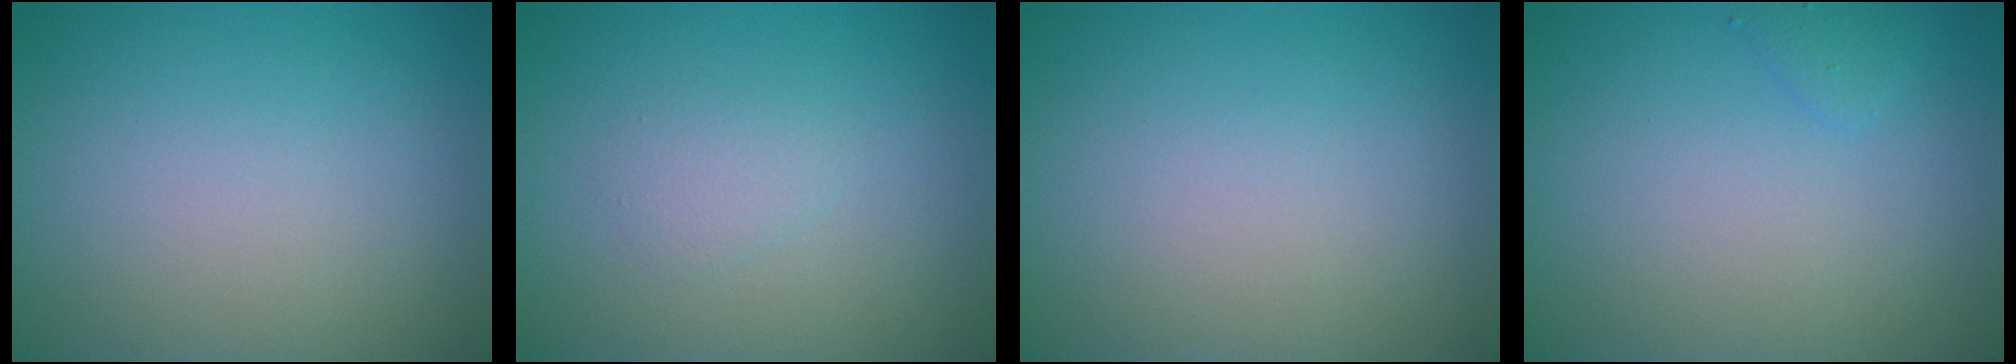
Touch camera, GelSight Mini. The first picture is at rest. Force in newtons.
{"total": 1.3, "press": 1.3, "slide": 0.0}
{"total": 0.0}
{"total": 0.8, "press": 0.8, "slide": 0.0}